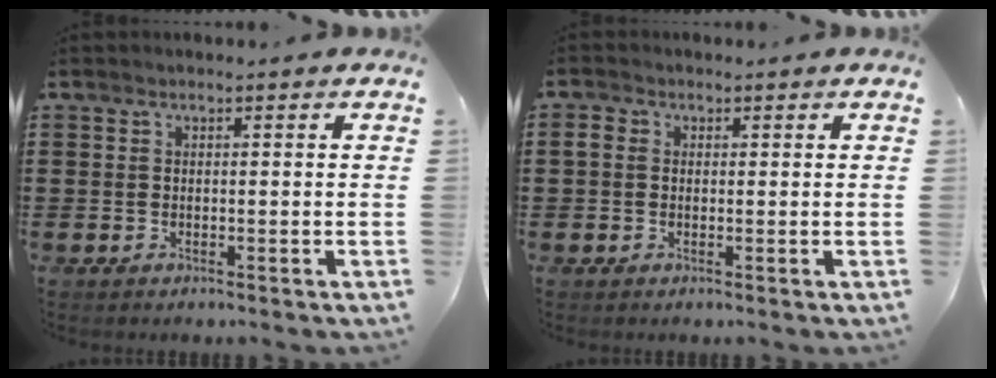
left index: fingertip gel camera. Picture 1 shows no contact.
{"total": 1.7, "force": [0.0, 1.4, 1.1], "torque": [-0.031, 0.003, -0.003]}